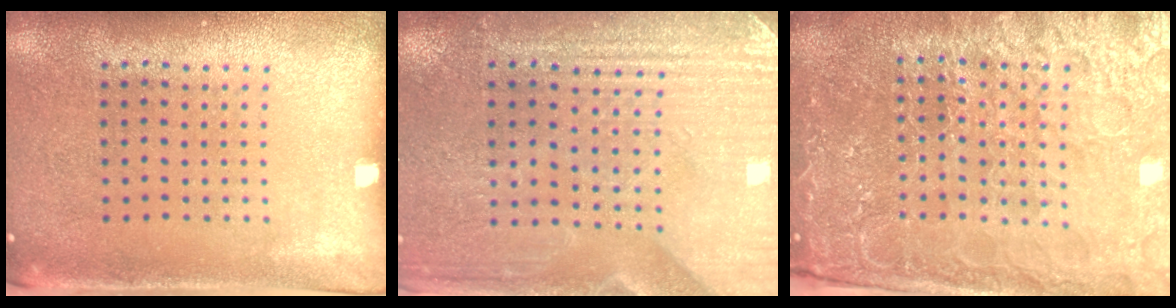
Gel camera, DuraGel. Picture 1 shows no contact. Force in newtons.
{"total": 3.1, "press": 3.1, "slide": 0.6}
{"total": 5.4, "press": 4.9, "slide": 2.2}